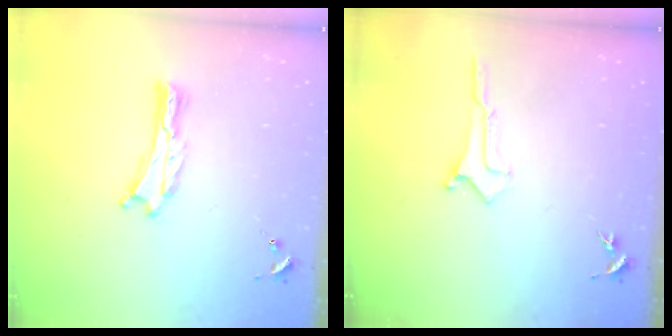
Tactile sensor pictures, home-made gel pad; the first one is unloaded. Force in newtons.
{"total": 0.0}